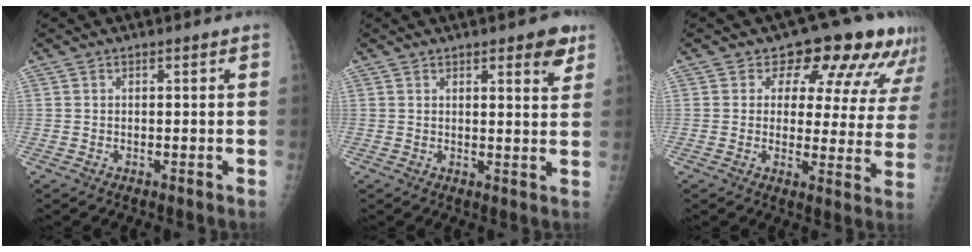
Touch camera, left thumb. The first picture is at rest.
{"total": 5.3, "force": [3.2, 1.7, 3.9], "torque": [-0.035, -0.015, 0.036]}
{"total": 14.6, "force": [10.1, 8.0, 6.9], "torque": [-0.030, -0.043, 0.098]}